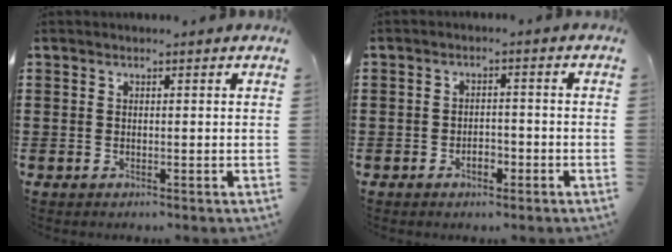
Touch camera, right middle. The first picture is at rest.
{"total": 2.6, "force": [-1.4, 1.3, 1.7], "torque": [-0.027, 0.001, -0.031]}